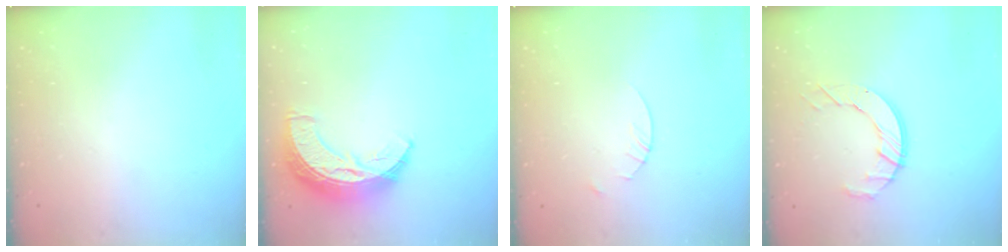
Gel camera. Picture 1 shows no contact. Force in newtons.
{"total": 14.1, "press": 14.1, "slide": 0.6}
{"total": 1.4, "press": 1.4, "slide": 0.2}
{"total": 7.4, "press": 7.4, "slide": 0.5}